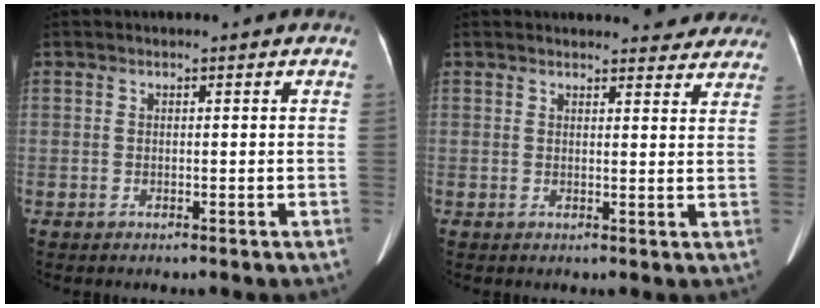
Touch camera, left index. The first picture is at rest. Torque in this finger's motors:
{"motor_torque": [0.97, -1.17, 0.09, 0.05]}